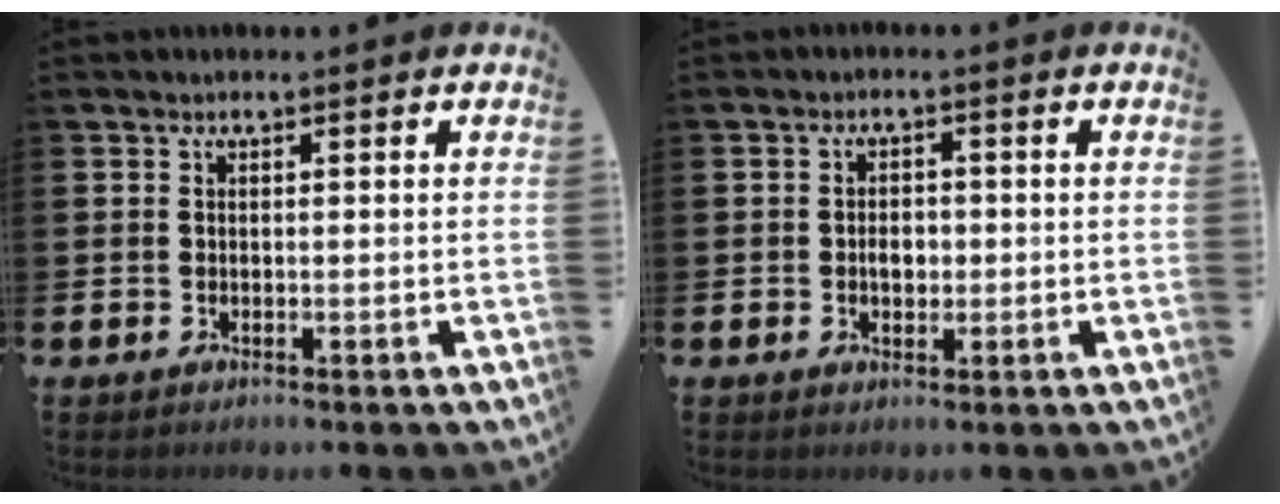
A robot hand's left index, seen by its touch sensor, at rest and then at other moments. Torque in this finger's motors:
{"motor_torque": [0.41, 0.28, 0.04, 0.06]}